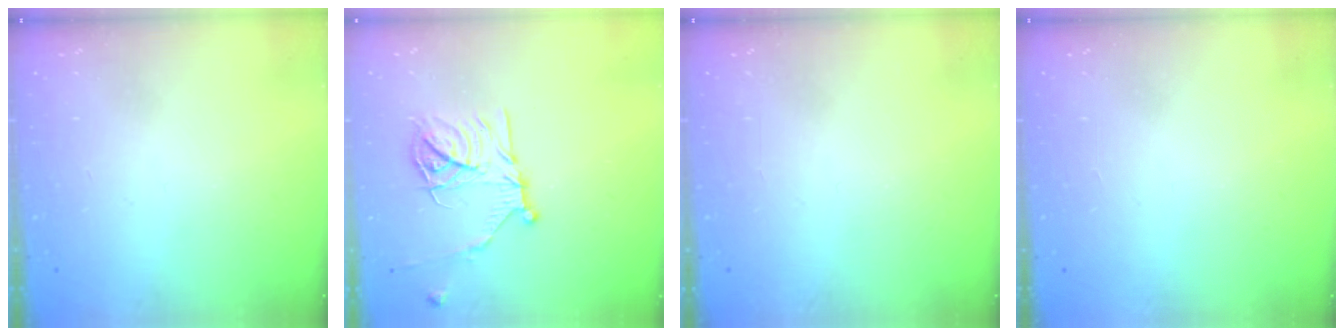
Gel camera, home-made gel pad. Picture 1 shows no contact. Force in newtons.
{"total": 15.9, "press": 15.9, "slide": 1.5}
{"total": 0.0}
{"total": 1.5, "press": 1.5, "slide": 0.1}